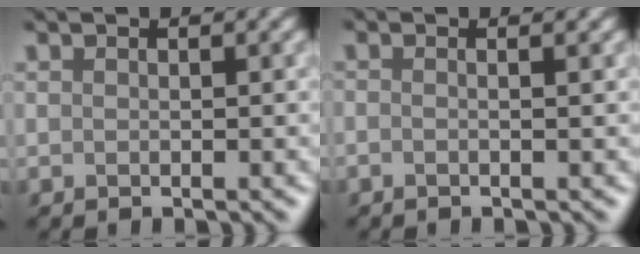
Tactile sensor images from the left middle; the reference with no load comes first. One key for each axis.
{"total": 1.2, "fx": -0.1, "fy": 0.7, "fz": 0.9, "tx": 0.007, "ty": -0.003, "tz": -0.023}